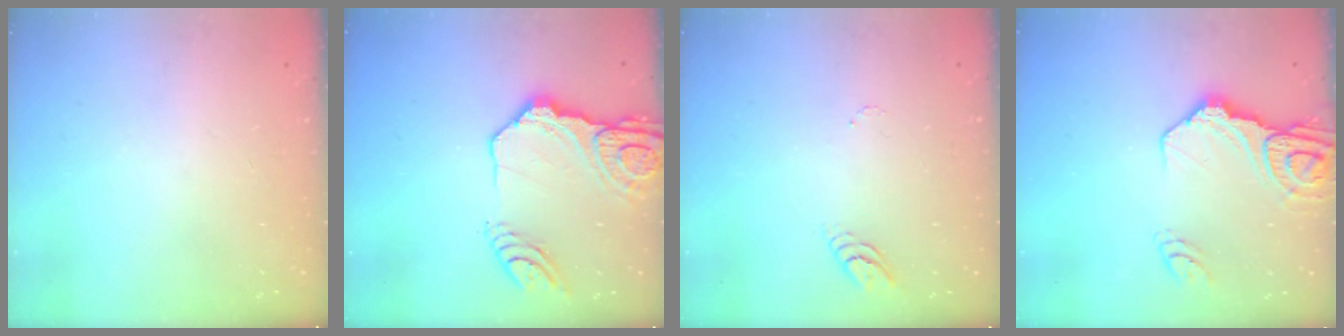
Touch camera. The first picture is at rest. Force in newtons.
{"total": 17.7, "press": 17.5, "slide": 2.2}
{"total": 3.5, "press": 3.4, "slide": 0.3}
{"total": 14.8, "press": 14.7, "slide": 1.7}